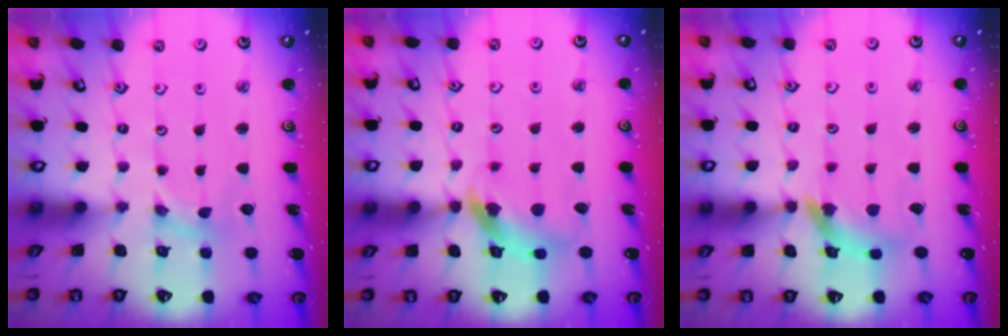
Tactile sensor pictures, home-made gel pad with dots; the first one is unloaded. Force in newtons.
{"total": 12.8, "press": 12.7, "slide": 1.3}
{"total": 11.1, "press": 11.0, "slide": 1.3}